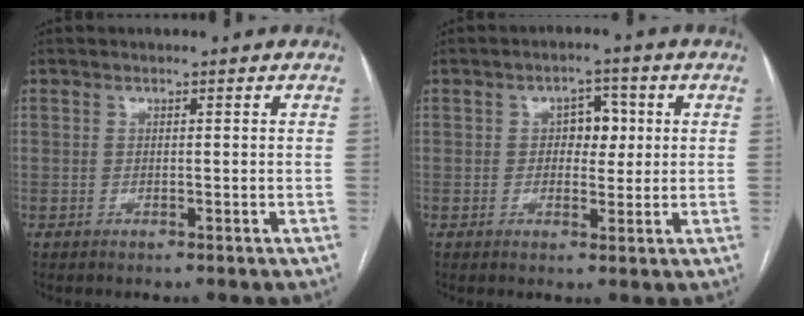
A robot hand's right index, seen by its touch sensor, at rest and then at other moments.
{"total": 4.2, "force": [0.6, 2.7, 3.2], "torque": [-0.043, 0.012, 0.011]}